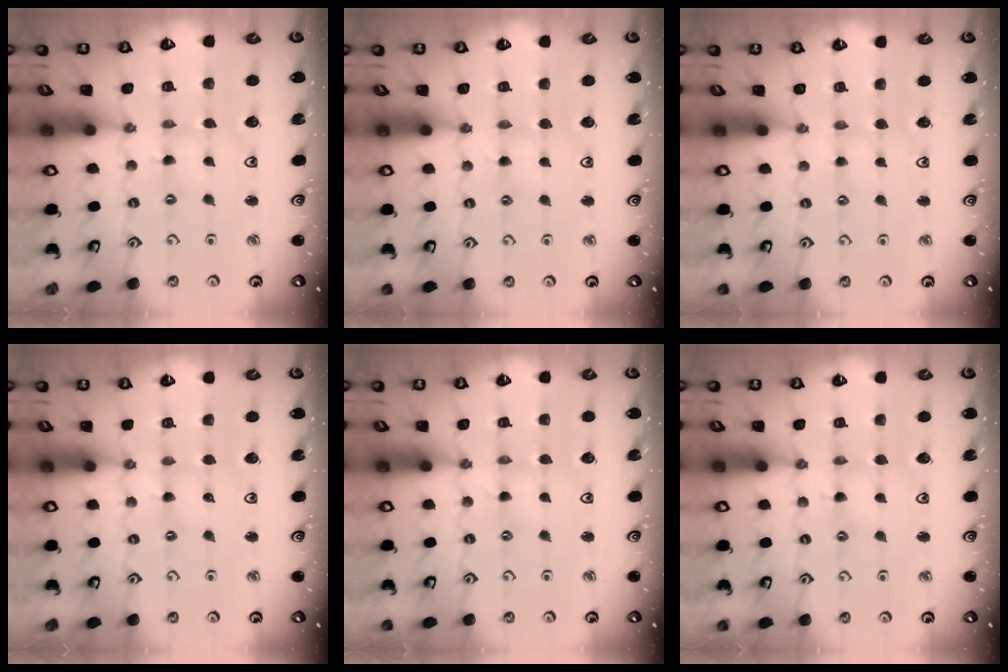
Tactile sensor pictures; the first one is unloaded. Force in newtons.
{"total": 2.8, "press": 2.8, "slide": 0.4}
{"total": 0.8, "press": 0.8, "slide": 0.3}
{"total": 0.0}
{"total": 0.0}
{"total": 2.3, "press": 2.3, "slide": 0.3}